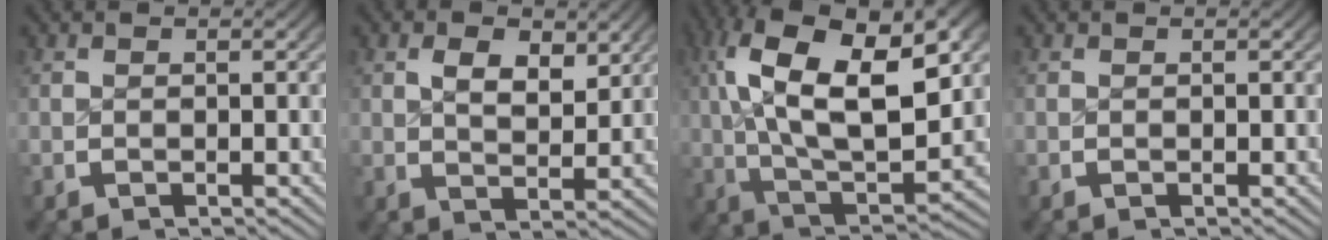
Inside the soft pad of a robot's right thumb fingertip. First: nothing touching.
{"total": 2.6, "force": [1.5, 1.3, 1.7], "torque": [-0.020, -0.010, 0.028]}
{"total": 14.0, "force": [2.3, 7.6, 11.6], "torque": [-0.228, -0.026, 0.047]}
{"total": 0.0}